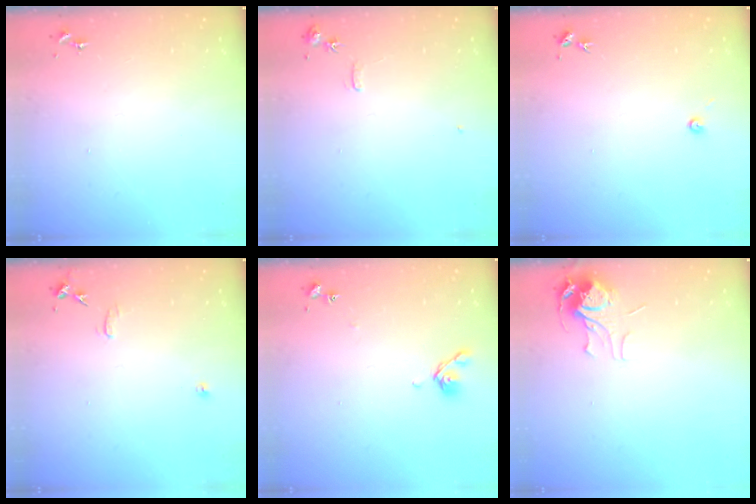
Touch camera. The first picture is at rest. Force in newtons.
{"total": 6.2, "press": 6.2, "slide": 0.8}
{"total": 3.0, "press": 3.0, "slide": 0.3}
{"total": 7.5, "press": 7.5, "slide": 0.6}
{"total": 7.1, "press": 7.0, "slide": 0.8}
{"total": 7.1, "press": 7.1, "slide": 0.2}